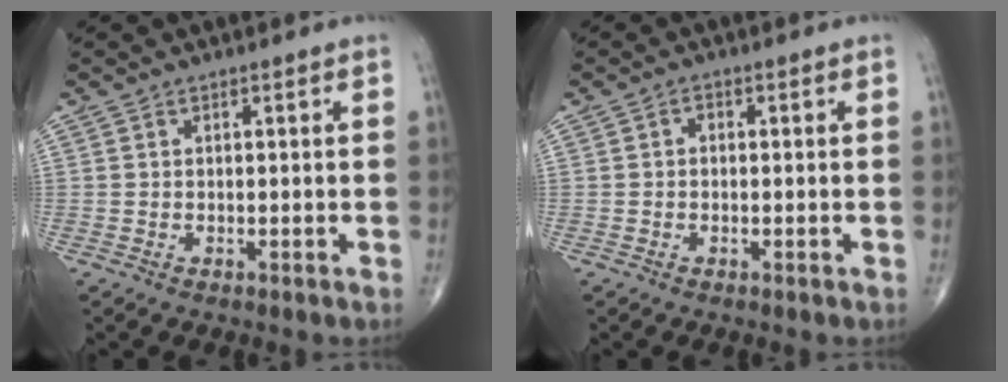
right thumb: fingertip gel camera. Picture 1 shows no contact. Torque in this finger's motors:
{"motor_torque": [-0.30, 0.07, 0.12, 0.10, -0.01]}